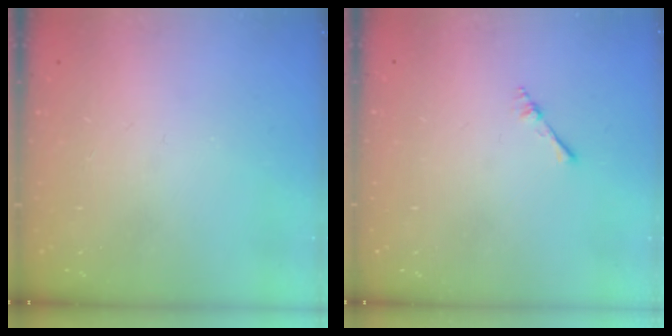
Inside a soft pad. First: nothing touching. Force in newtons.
{"total": 2.2, "press": 2.1, "slide": 0.3}